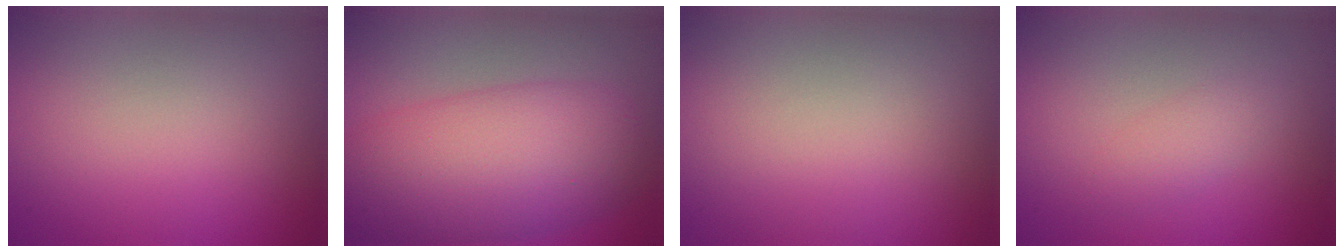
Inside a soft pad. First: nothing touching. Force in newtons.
{"total": 9.4, "press": 9.4, "slide": 0.1}
{"total": 0.0}
{"total": 1.5, "press": 1.5, "slide": 0.1}